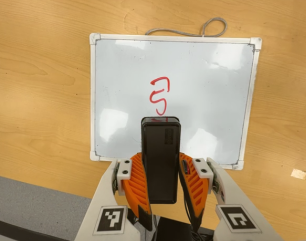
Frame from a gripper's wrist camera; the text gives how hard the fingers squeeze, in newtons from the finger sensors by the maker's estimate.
{"total": 8.1, "left": 6.4, "right": 9.9}